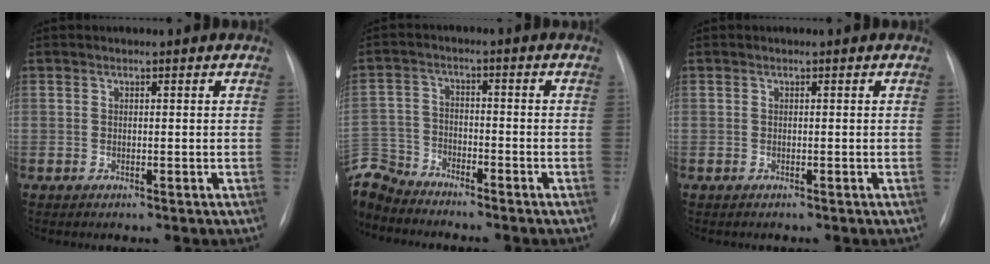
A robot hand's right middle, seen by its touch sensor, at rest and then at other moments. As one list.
[{"total": 9.0, "force": [-8.8, 1.9, 0.7], "torque": [-0.022, 0.006, -0.172]}, {"total": 0.0}]